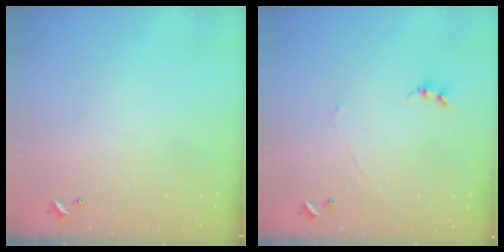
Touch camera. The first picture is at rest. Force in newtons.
{"total": 0.7, "press": 0.4, "slide": 0.6}